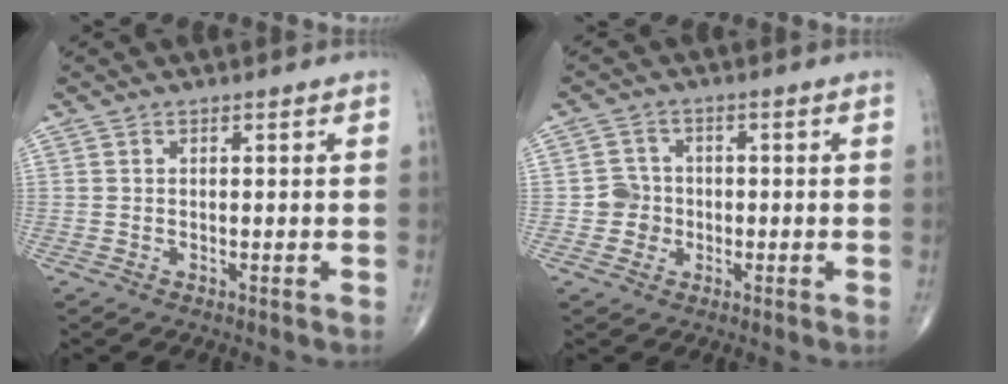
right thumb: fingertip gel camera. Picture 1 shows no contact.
{"total": 3.9, "force": [-0.9, 3.7, 0.5], "torque": [0.016, 0.011, -0.022]}